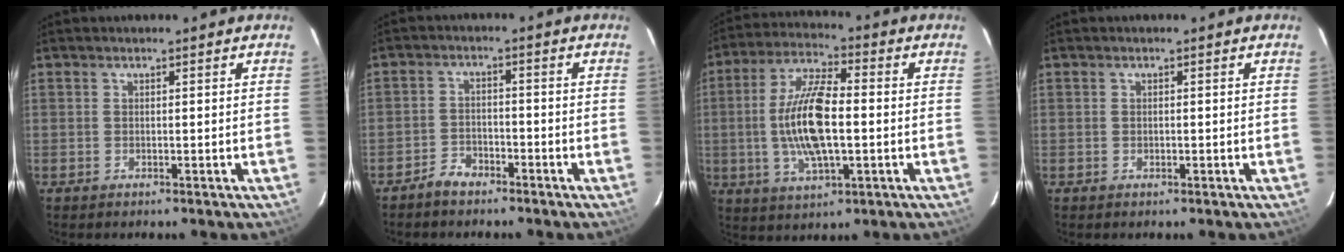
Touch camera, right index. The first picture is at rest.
{"total": 3.9, "force": [-3.3, 1.8, 1.1], "torque": [-0.040, 0.010, -0.060]}
{"total": 14.1, "force": [-1.3, 4.7, 13.2], "torque": [-0.267, 0.004, -0.023]}
{"total": 0.5, "force": [-0.1, 0.3, 0.4], "torque": [-0.008, 0.001, -0.002]}